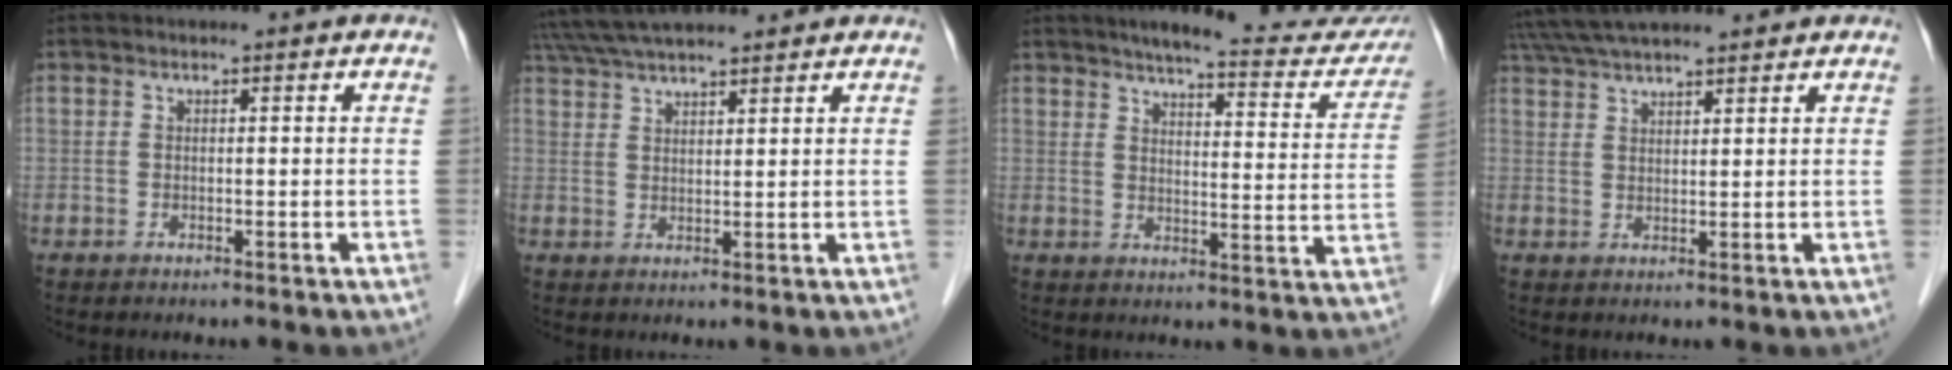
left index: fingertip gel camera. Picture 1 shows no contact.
{"total": 11.1, "force": [9.9, 1.6, 4.9], "torque": [-0.092, 0.046, 0.168]}
{"total": 19.9, "force": [17.8, 3.1, 8.2], "torque": [-0.091, -0.037, 0.206]}
{"total": 10.9, "force": [9.6, 1.7, 4.8], "torque": [-0.090, 0.046, 0.163]}